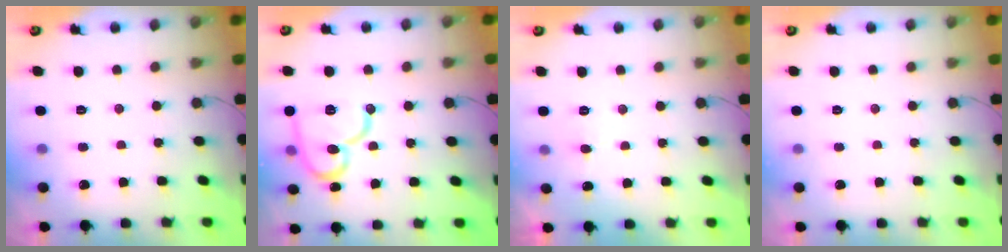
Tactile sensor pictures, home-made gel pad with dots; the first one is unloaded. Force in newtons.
{"total": 15.7, "press": 15.6, "slide": 1.6}
{"total": 7.1, "press": 7.1, "slide": 0.6}
{"total": 0.0}